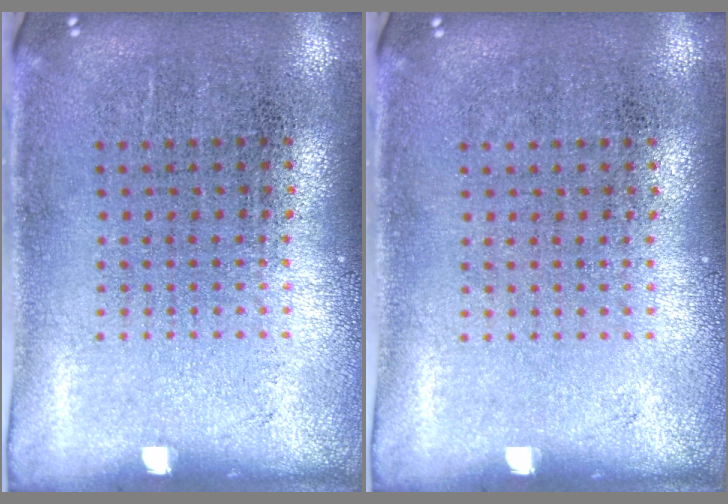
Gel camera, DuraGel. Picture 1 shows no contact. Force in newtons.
{"total": 0.0}